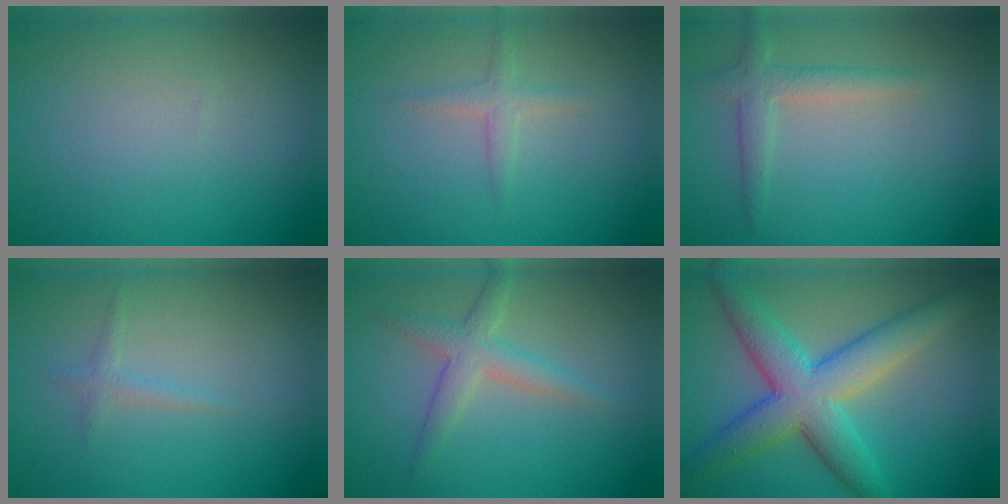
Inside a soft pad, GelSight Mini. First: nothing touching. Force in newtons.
{"total": 1.4, "press": 1.4, "slide": 0.1}
{"total": 2.3, "press": 2.3, "slide": 0.2}
{"total": 1.0, "press": 1.0, "slide": 0.1}
{"total": 2.7, "press": 2.7, "slide": 0.0}
{"total": 7.5, "press": 7.5, "slide": 0.2}